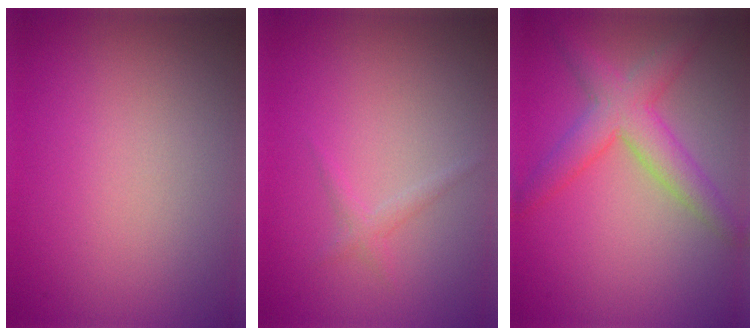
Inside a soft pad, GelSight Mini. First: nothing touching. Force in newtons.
{"total": 1.0, "press": 1.0, "slide": 0.1}
{"total": 4.6, "press": 4.6, "slide": 0.2}